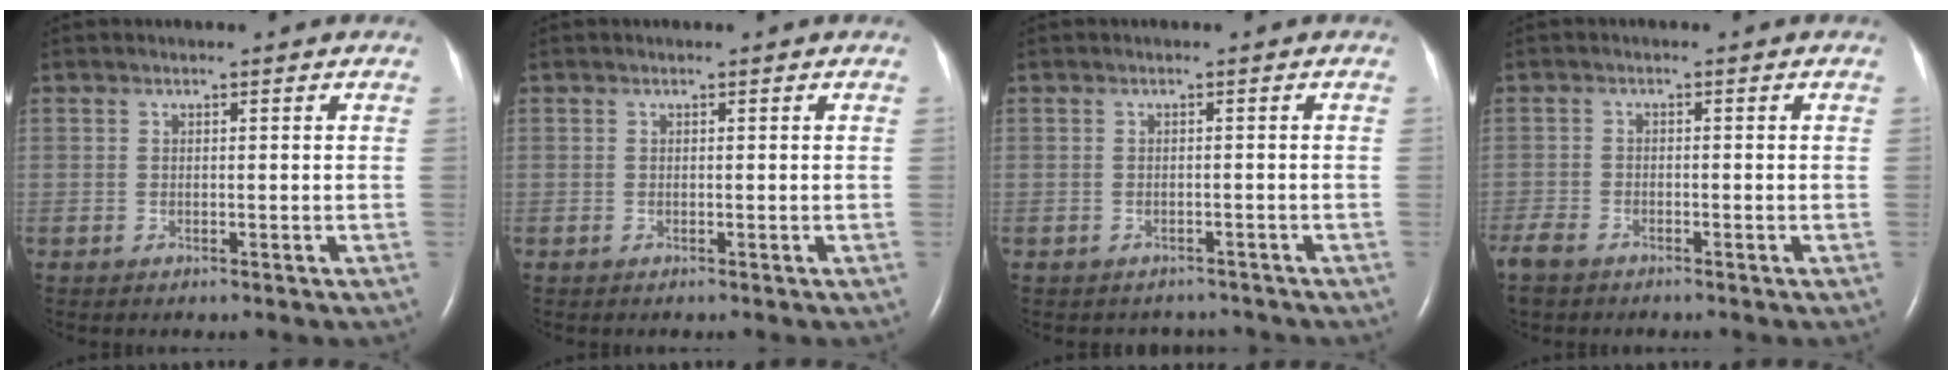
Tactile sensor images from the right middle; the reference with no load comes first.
{"total": 0.0}
{"total": 3.0, "force": [-2.7, 1.2, -0.3], "torque": [0.001, 0.006, -0.034]}
{"total": 4.4, "force": [-3.6, 1.6, 2.0], "torque": [-0.046, -0.009, -0.066]}